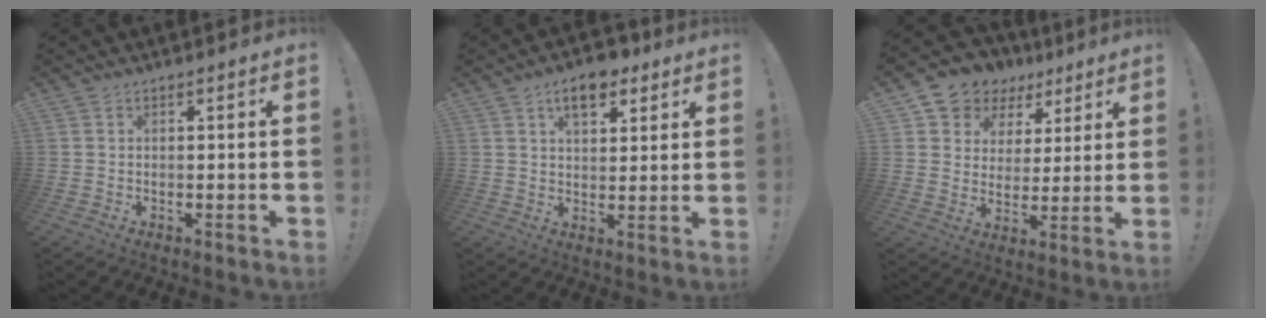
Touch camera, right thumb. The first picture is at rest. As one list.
[{"total": 8.8, "force": [5.4, 4.8, 5.0], "torque": [-0.064, -0.022, 0.096]}, {"total": 8.4, "force": [5.2, 6.5, 1.0], "torque": [-0.026, -0.036, 0.104]}]